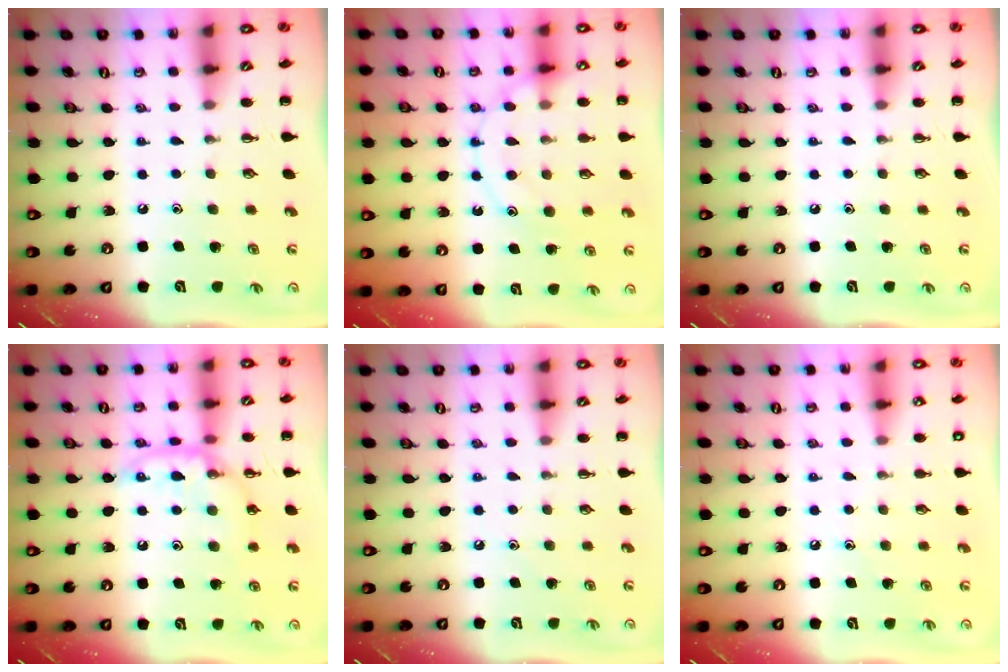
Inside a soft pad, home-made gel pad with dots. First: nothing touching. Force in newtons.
{"total": 13.0, "press": 12.9, "slide": 1.5}
{"total": 0.0}
{"total": 12.9, "press": 12.9, "slide": 1.3}
{"total": 6.4, "press": 6.1, "slide": 2.0}
{"total": 6.0, "press": 5.8, "slide": 1.7}